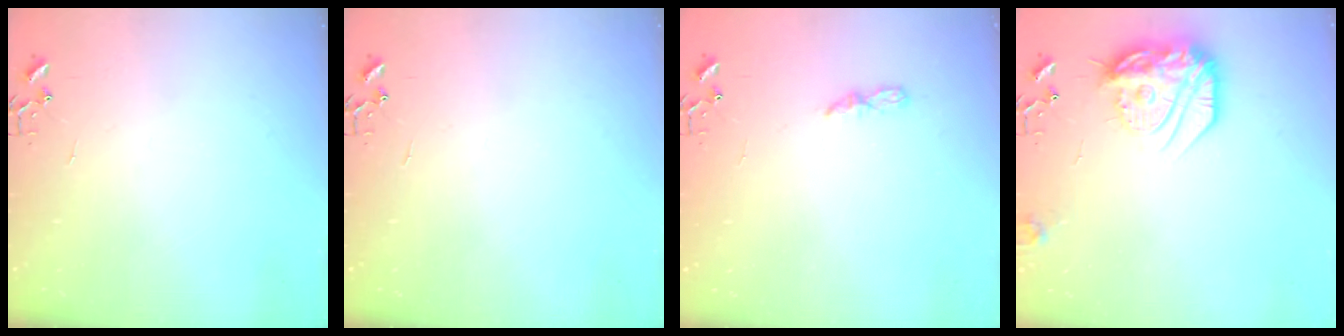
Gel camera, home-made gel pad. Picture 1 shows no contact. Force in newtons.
{"total": 0.0}
{"total": 5.5, "press": 5.4, "slide": 0.4}
{"total": 19.0, "press": 18.9, "slide": 1.4}